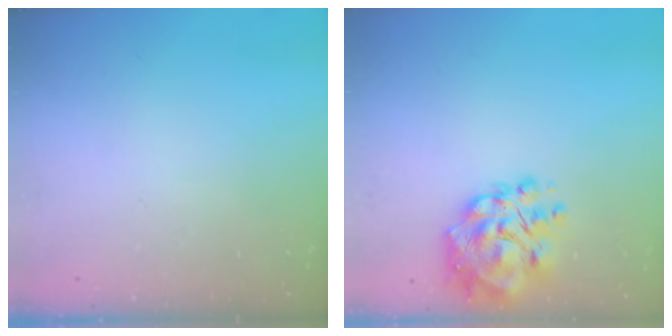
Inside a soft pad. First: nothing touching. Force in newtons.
{"total": 11.8, "press": 11.5, "slide": 2.7}